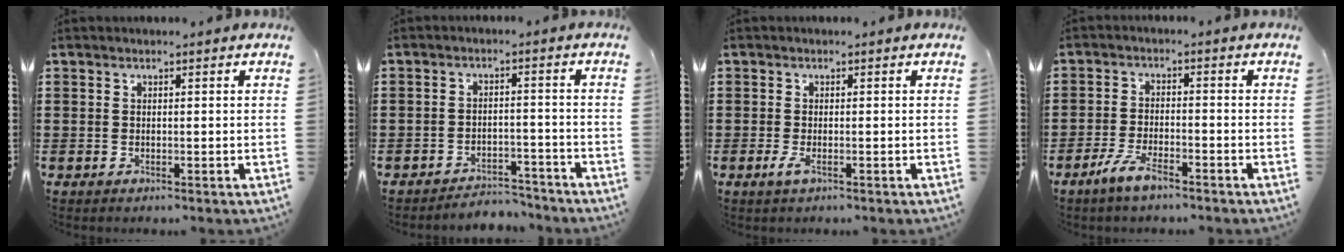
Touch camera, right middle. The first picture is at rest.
{"total": 3.8, "force": [-3.8, 0.4, 0.1], "torque": [-0.007, 0.005, -0.081]}
{"total": 1.5, "force": [-0.6, 0.3, 1.3], "torque": [-0.039, -0.007, -0.015]}
{"total": 4.7, "force": [-3.4, 1.0, 3.1], "torque": [-0.069, -0.001, -0.066]}